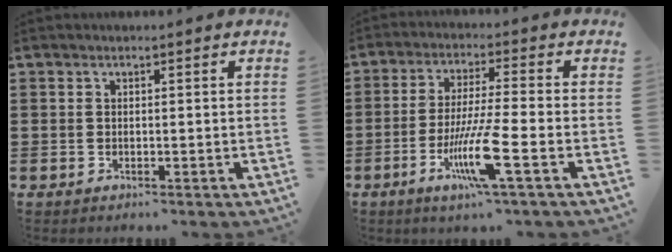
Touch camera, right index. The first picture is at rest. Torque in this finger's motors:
{"motor_torque": [2.14, 0.00, 0.97, 0.19]}